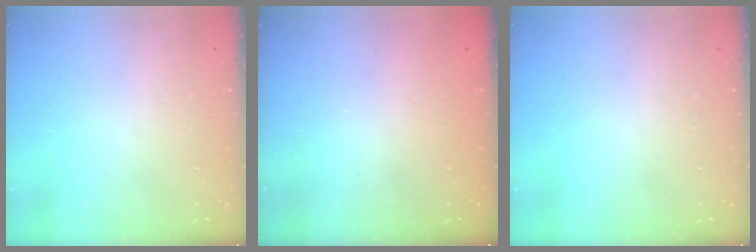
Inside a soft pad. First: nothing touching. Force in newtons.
{"total": 2.3, "press": 2.2, "slide": 0.8}
{"total": 0.0}